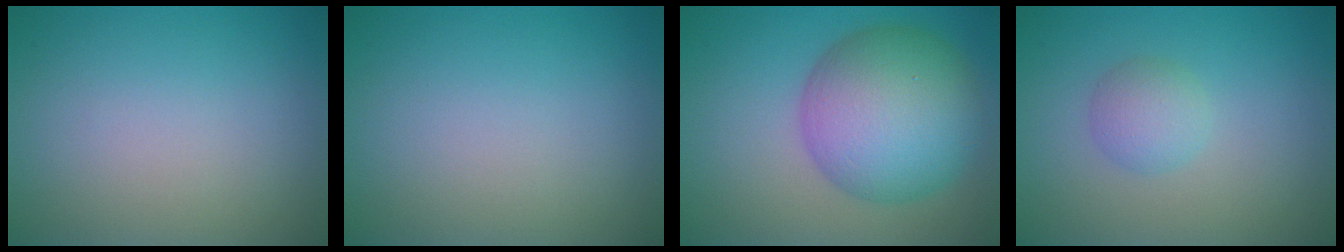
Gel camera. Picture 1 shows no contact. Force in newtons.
{"total": 0.0}
{"total": 10.4, "press": 10.4, "slide": 0.2}
{"total": 2.1, "press": 2.1, "slide": 0.1}